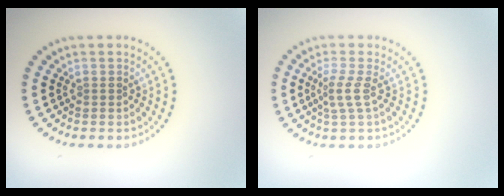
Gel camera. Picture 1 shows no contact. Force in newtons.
{"total": 2.1, "press": 1.5, "slide": 1.5}